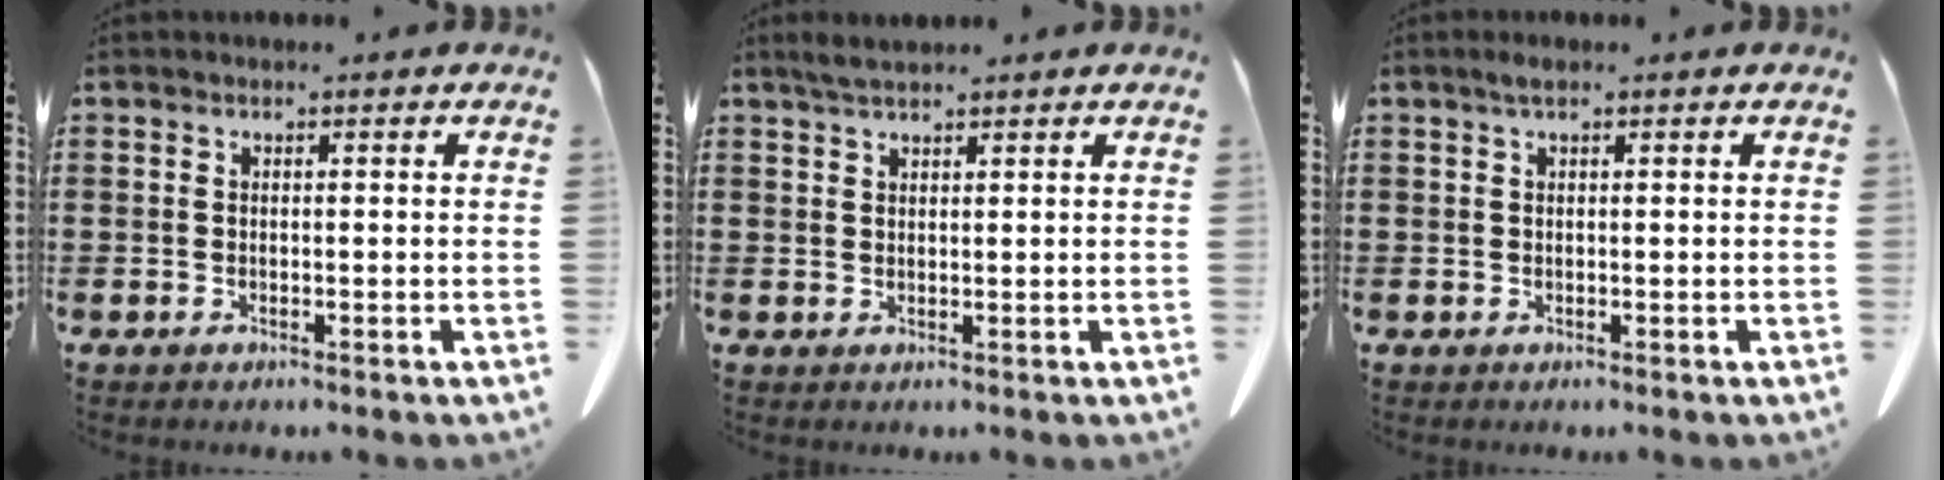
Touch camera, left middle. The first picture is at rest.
{"total": 2.0, "force": [1.7, 0.3, 1.0], "torque": [-0.024, 0.001, 0.033]}
{"total": 0.8, "force": [0.4, 0.2, 0.7], "torque": [-0.015, 0.000, 0.008]}